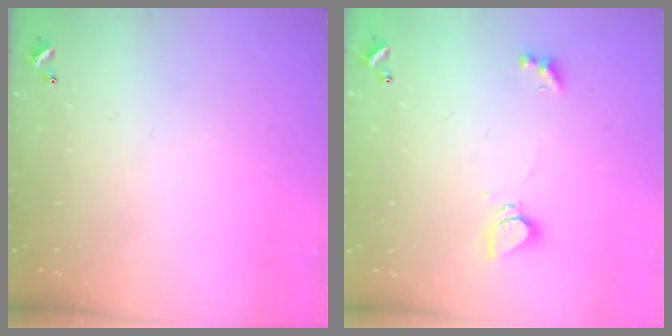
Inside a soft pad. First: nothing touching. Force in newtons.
{"total": 1.0, "press": 0.9, "slide": 0.4}